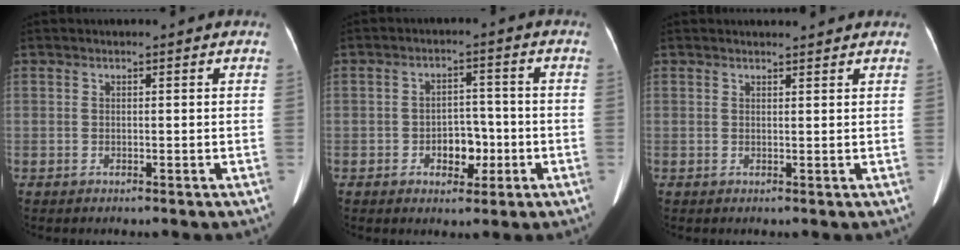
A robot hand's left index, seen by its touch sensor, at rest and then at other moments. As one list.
[{"total": 5.0, "force": [-1.8, 3.2, 3.5], "torque": [-0.054, 0.011, -0.026]}, {"total": 2.3, "force": [2.3, 0.2, 0.5], "torque": [-0.012, 0.007, 0.028]}]